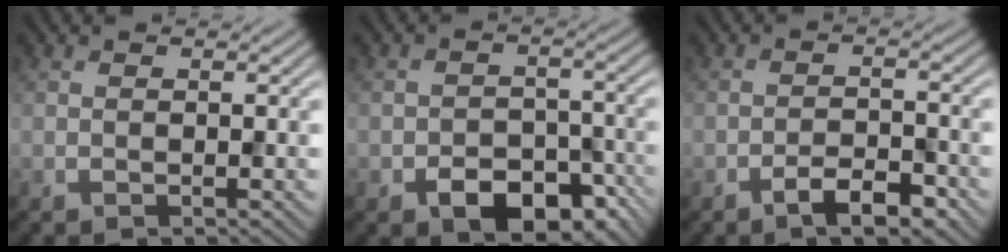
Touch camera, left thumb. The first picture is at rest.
{"total": 7.9, "force": [-4.4, 4.8, 4.5], "torque": [-0.065, -0.018, -0.068]}
{"total": 4.0, "force": [-2.6, 1.4, 2.7], "torque": [-0.042, 0.004, -0.047]}